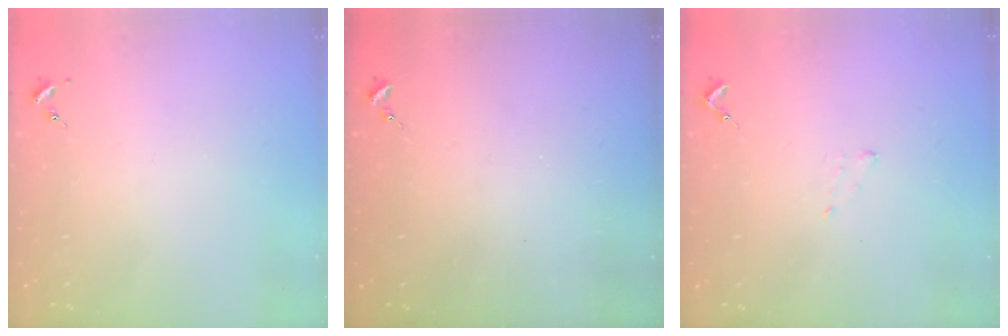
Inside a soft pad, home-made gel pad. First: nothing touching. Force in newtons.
{"total": 0.0}
{"total": 3.8, "press": 3.8, "slide": 0.5}